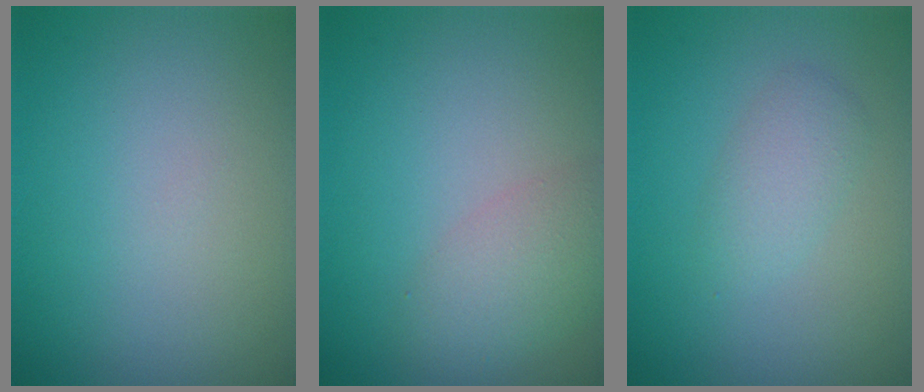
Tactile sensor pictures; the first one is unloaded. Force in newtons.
{"total": 3.0, "press": 3.0, "slide": 0.1}
{"total": 2.0, "press": 2.0, "slide": 0.0}